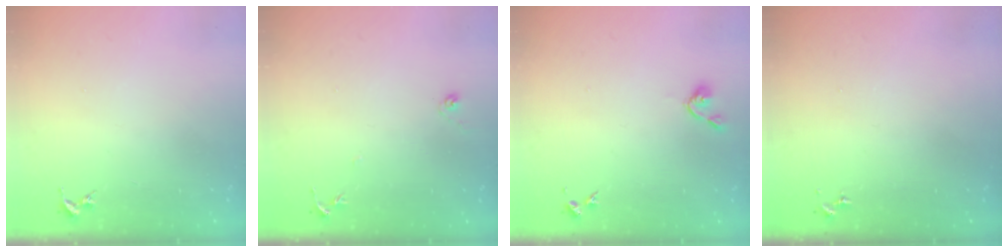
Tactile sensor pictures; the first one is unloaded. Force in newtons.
{"total": 5.9, "press": 5.9, "slide": 0.6}
{"total": 3.7, "press": 3.6, "slide": 0.7}
{"total": 0.0}